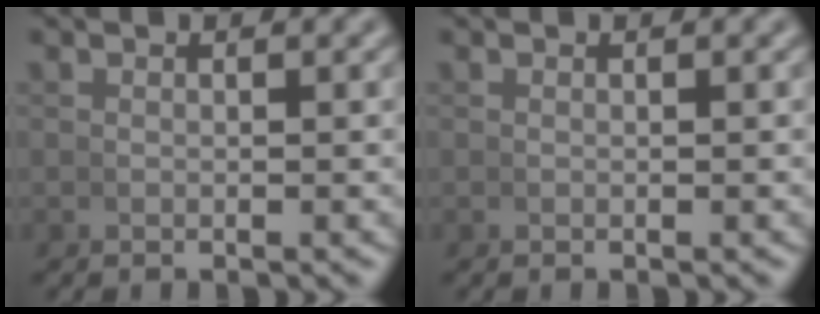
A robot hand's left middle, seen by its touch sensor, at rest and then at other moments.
{"total": 0.0}